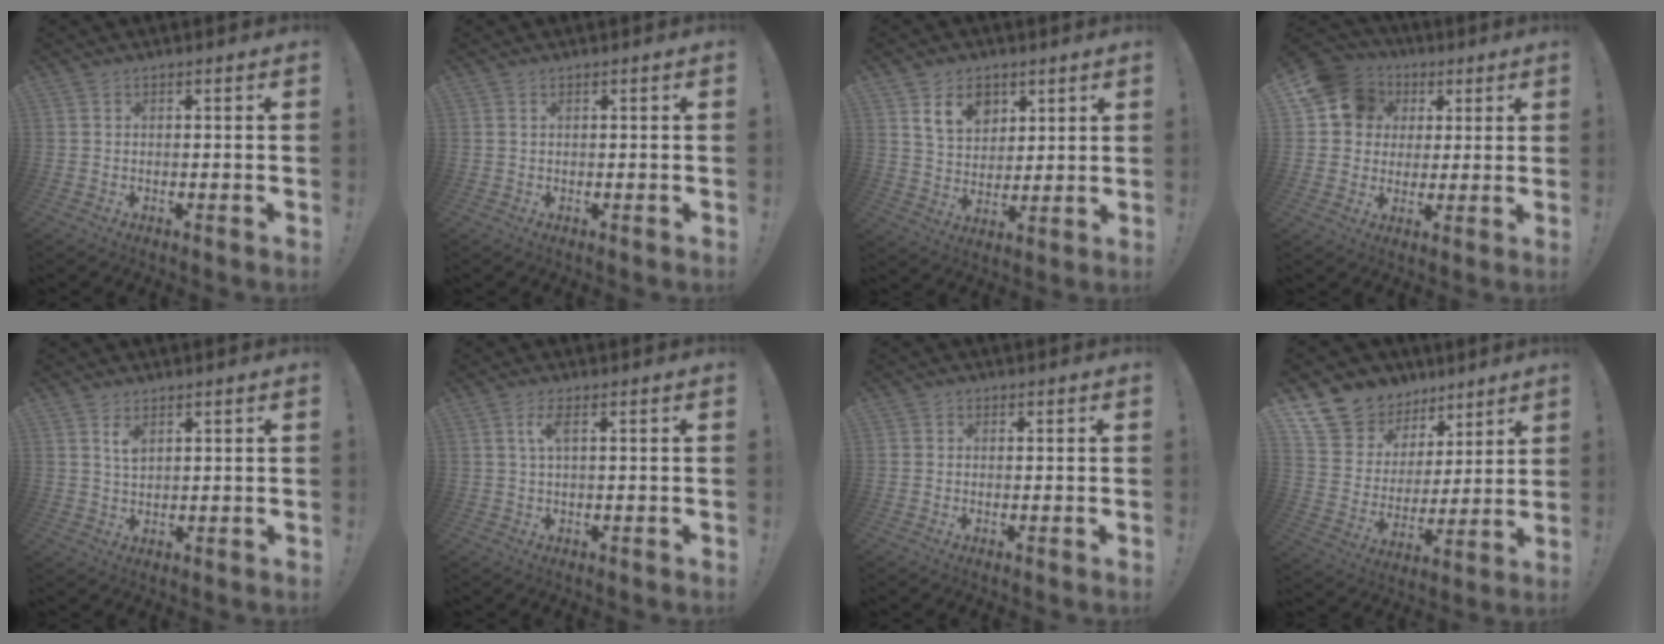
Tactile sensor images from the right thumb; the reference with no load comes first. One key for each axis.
{"total": 0.6, "fx": 0.3, "fy": 0.1, "fz": 0.5, "tx": -0.016, "ty": 0.004, "tz": 0.008}
{"total": 11.3, "fx": 6.2, "fy": 8.2, "fz": 4.8, "tx": -0.073, "ty": -0.026, "tz": 0.119}
{"total": 13.1, "fx": 4.8, "fy": 11.2, "fz": 4.8, "tx": -0.077, "ty": -0.010, "tz": 0.099}
{"total": 3.8, "fx": 2.3, "fy": 2.2, "fz": 2.0, "tx": -0.022, "ty": -0.017, "tz": 0.038}
{"total": 3.6, "fx": 1.1, "fy": 0.7, "fz": 3.4, "tx": -0.065, "ty": 0.001, "tz": 0.017}
{"total": 1.3, "fx": 0.2, "fy": 1.2, "fz": 0.3, "tx": -0.005, "ty": 0.004, "tz": 0.003}
{"total": 14.0, "fx": 10.1, "fy": 9.3, "fz": 2.9, "tx": -0.051, "ty": -0.077, "tz": 0.202}